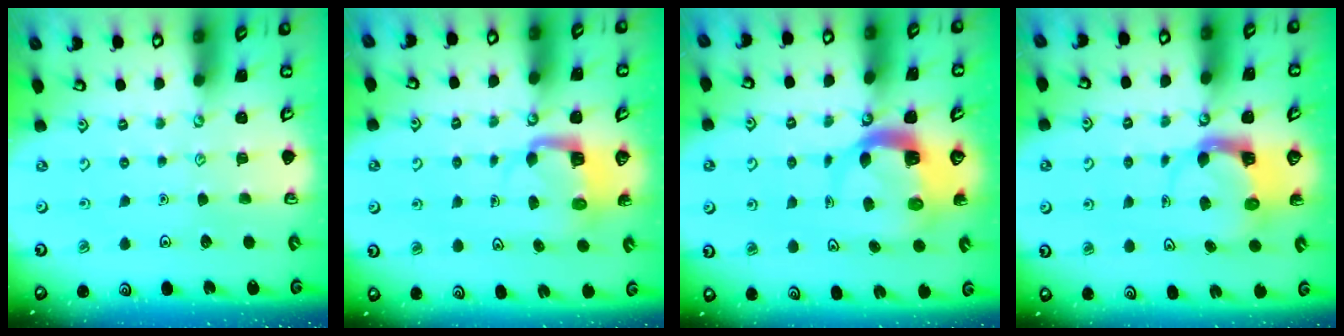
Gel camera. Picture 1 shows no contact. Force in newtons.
{"total": 4.4, "press": 4.4, "slide": 0.1}
{"total": 5.3, "press": 5.3, "slide": 0.8}
{"total": 3.9, "press": 3.8, "slide": 0.5}